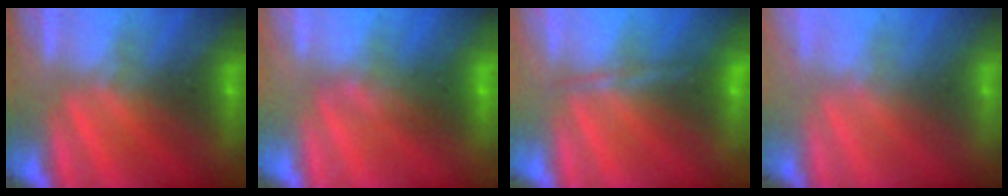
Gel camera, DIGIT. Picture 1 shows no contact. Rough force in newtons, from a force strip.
{"total": 1.6}
{"total": 1.7}
{"total": 2.8}